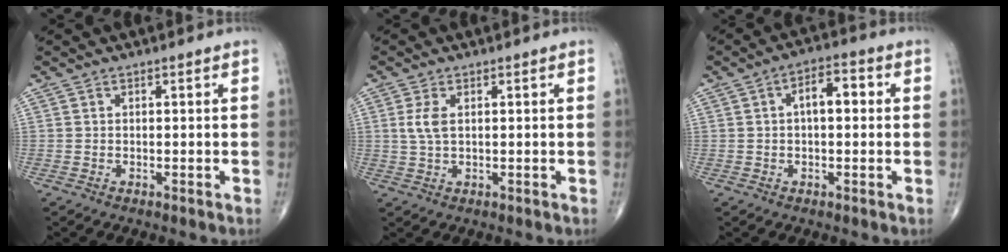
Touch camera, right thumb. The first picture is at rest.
{"total": 3.2, "force": [0.7, 1.5, 2.8], "torque": [-0.068, 0.003, 0.018]}
{"total": 5.9, "force": [0.8, 2.9, 5.0], "torque": [-0.067, 0.018, 0.003]}